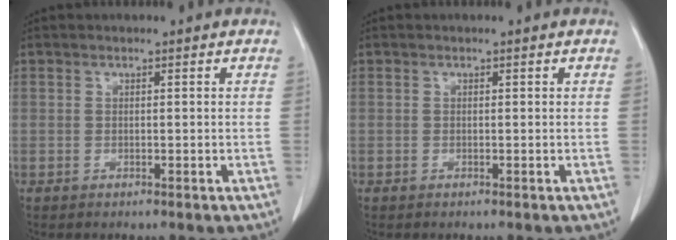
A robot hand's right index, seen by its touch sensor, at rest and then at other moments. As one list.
[{"total": 0.0}]